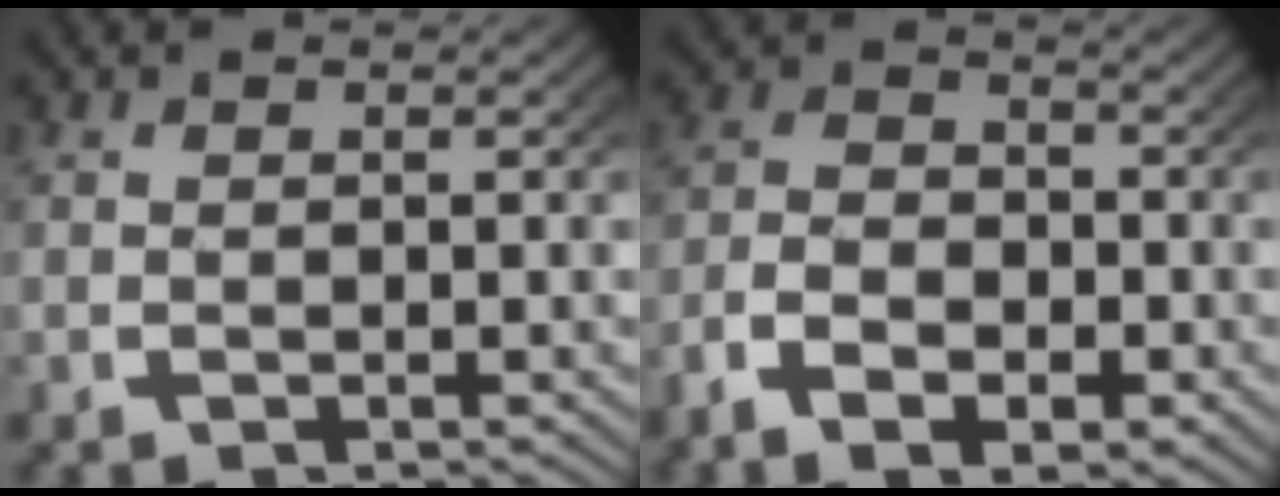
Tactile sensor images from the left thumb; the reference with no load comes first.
{"total": 4.9, "force": [-1.9, 3.1, 3.3], "torque": [-0.055, -0.013, -0.036]}